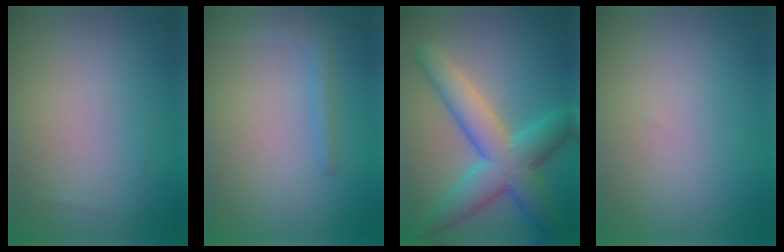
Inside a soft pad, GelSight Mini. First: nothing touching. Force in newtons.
{"total": 1.4, "press": 1.4, "slide": 0.1}
{"total": 7.1, "press": 7.1, "slide": 0.2}
{"total": 0.0}